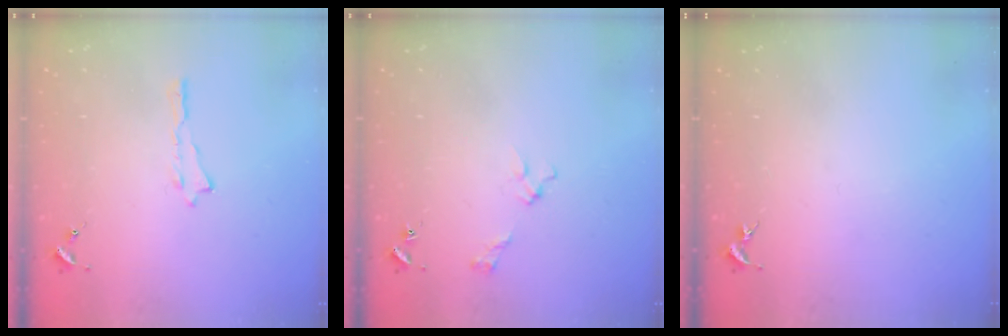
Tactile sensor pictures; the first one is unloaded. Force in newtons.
{"total": 2.7, "press": 2.6, "slide": 0.3}
{"total": 0.0}